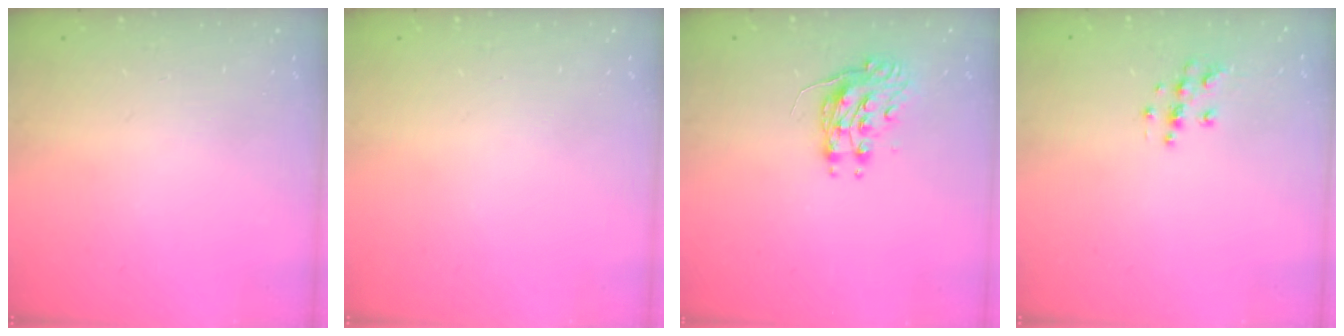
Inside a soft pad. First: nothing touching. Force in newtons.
{"total": 0.0}
{"total": 8.2, "press": 8.2, "slide": 0.3}
{"total": 5.0, "press": 4.7, "slide": 1.6}